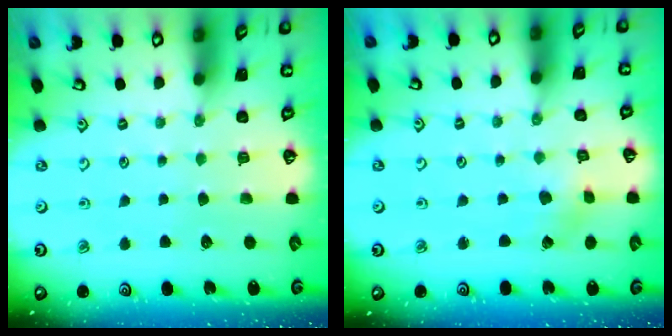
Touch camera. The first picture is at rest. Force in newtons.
{"total": 1.4, "press": 1.4, "slide": 0.3}